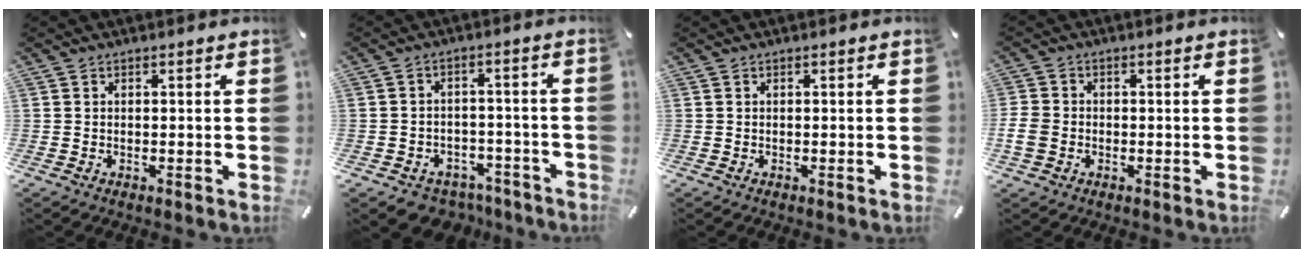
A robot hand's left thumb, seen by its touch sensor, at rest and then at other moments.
{"total": 5.2, "force": [-3.4, 3.8, 0.9], "torque": [-0.010, 0.026, -0.061]}
{"total": 0.0}
{"total": 4.4, "force": [-0.9, 3.6, 2.2], "torque": [-0.050, 0.004, -0.016]}